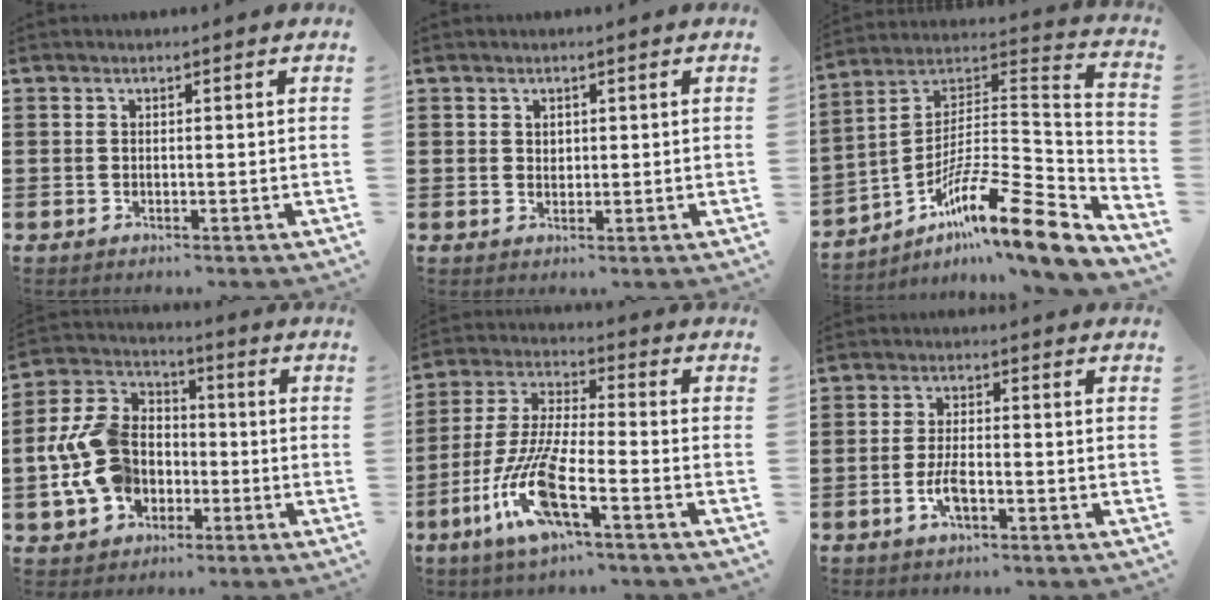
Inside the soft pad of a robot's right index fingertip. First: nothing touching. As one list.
[{"total": 1.3, "force": [0.7, 1.0, 0.3], "torque": [-0.008, 0.004, 0.015]}, {"total": 13.7, "force": [-9.0, 2.2, 10.1], "torque": [-0.152, -0.005, -0.169]}, {"total": 11.1, "force": [-1.4, 9.9, 4.8], "torque": [-0.162, 0.002, -0.025]}, {"total": 11.7, "force": [-6.1, 2.3, 9.8], "torque": [-0.226, -0.015, -0.123]}, {"total": 4.1, "force": [-1.6, 1.6, 3.4], "torque": [-0.081, -0.002, -0.034]}]